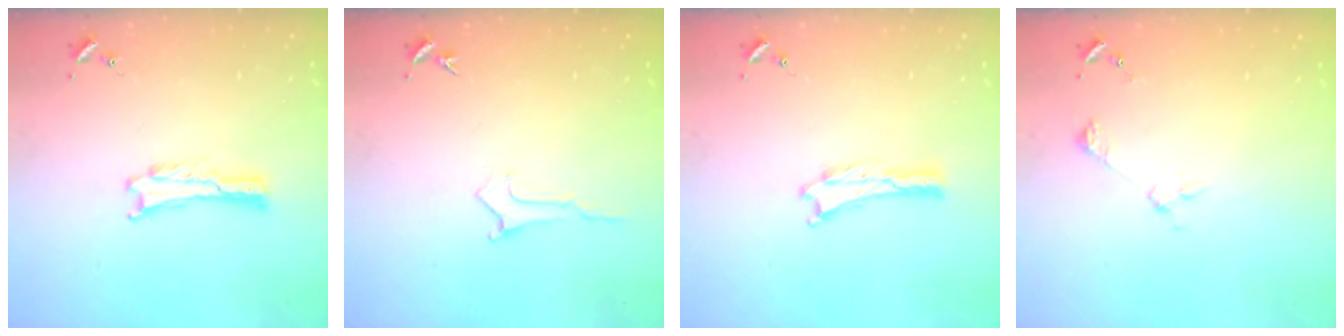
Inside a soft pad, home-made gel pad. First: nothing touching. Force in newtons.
{"total": 0.0}
{"total": 0.0}
{"total": 2.5, "press": 2.5, "slide": 0.2}